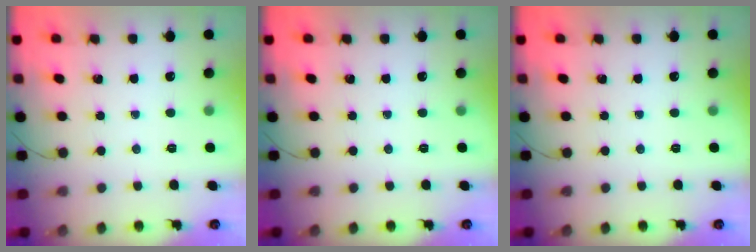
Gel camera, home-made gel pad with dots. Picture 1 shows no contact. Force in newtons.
{"total": 0.0}
{"total": 0.0}